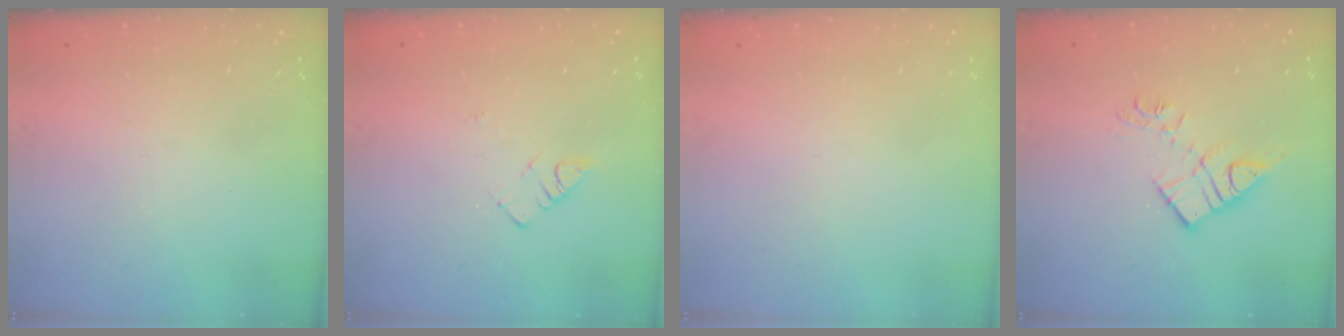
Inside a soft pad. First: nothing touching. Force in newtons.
{"total": 2.9, "press": 2.9, "slide": 0.5}
{"total": 1.5, "press": 1.5, "slide": 0.1}
{"total": 10.8, "press": 10.8, "slide": 0.5}